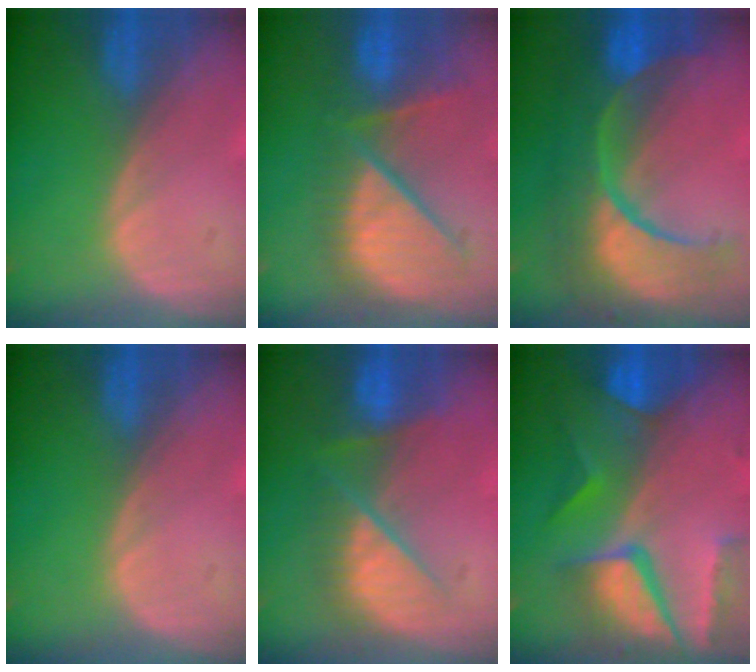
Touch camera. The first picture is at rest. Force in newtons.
{"total": 10.5, "press": 9.7, "slide": 3.8}
{"total": 12.5, "press": 12.4, "slide": 1.3}
{"total": 0.0}
{"total": 7.7, "press": 7.5, "slide": 1.7}
{"total": 10.6, "press": 8.8, "slide": 5.9}